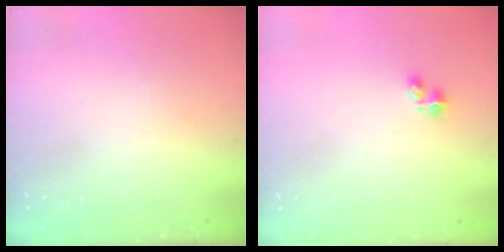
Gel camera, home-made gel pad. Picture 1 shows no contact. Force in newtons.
{"total": 3.3, "press": 3.2, "slide": 0.7}